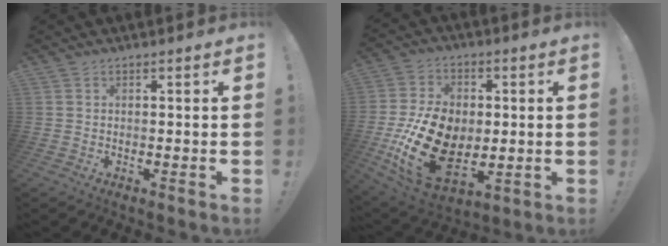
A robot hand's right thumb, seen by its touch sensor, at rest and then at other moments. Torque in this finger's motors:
{"motor_torque": [0.37, 1.04, 2.15, -0.62, 0.60]}